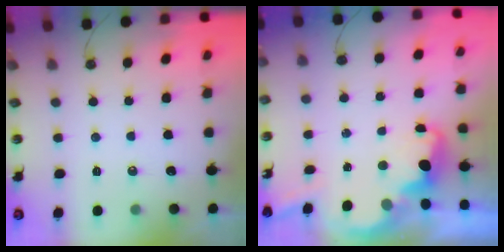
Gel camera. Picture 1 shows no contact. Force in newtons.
{"total": 3.9, "press": 3.8, "slide": 0.7}